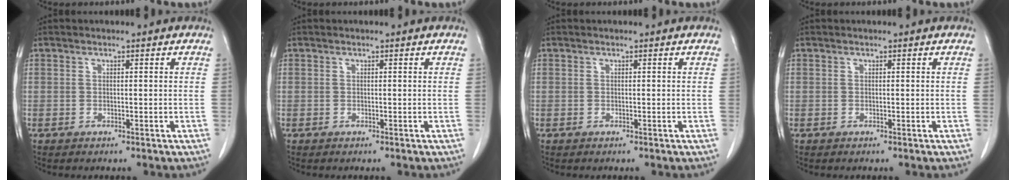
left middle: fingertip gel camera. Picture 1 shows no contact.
{"total": 0.0}
{"total": 0.0}
{"total": 0.0}